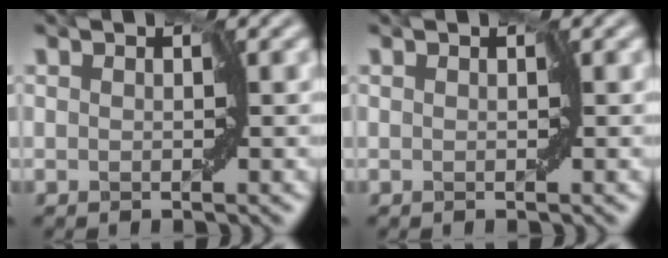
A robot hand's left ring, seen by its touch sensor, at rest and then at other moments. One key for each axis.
{"total": 0.0}